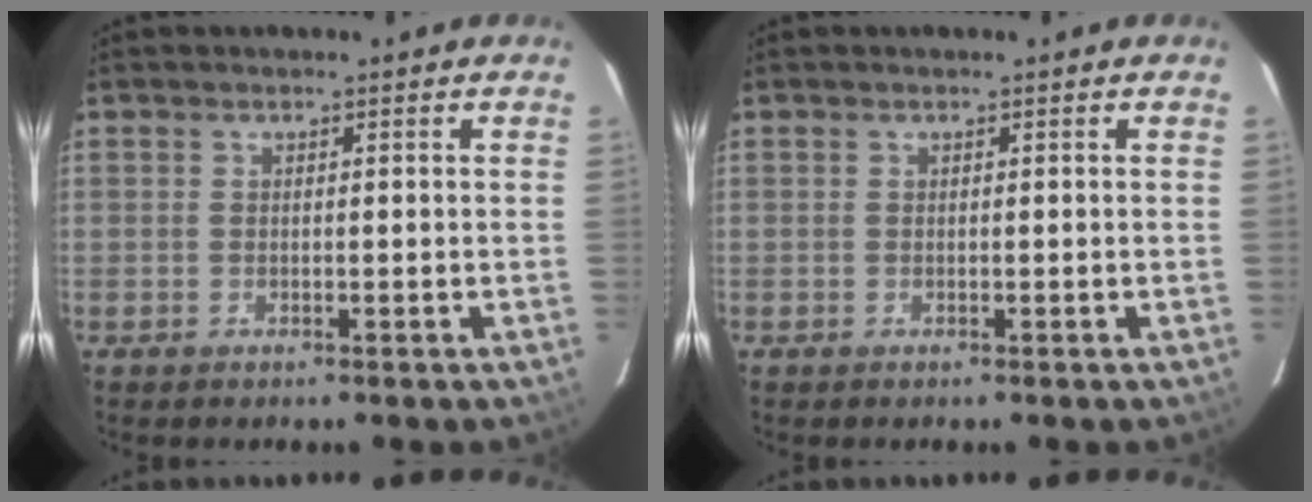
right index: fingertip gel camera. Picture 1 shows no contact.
{"total": 0.0}